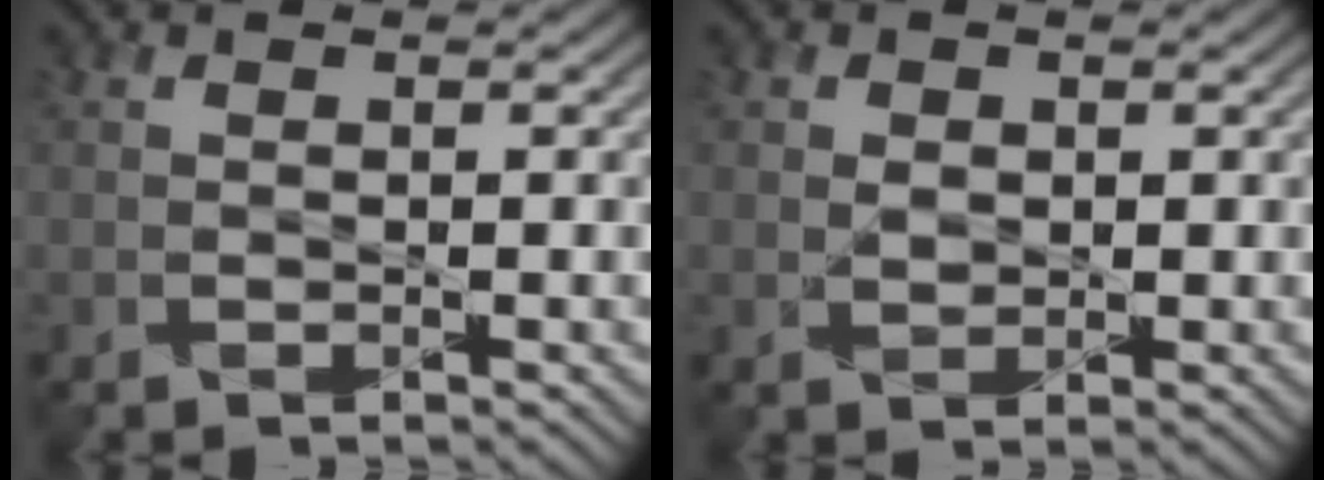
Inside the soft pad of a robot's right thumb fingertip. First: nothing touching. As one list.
[{"total": 1.4, "force": [0.4, 1.1, 0.8], "torque": [-0.019, -0.001, 0.006]}]